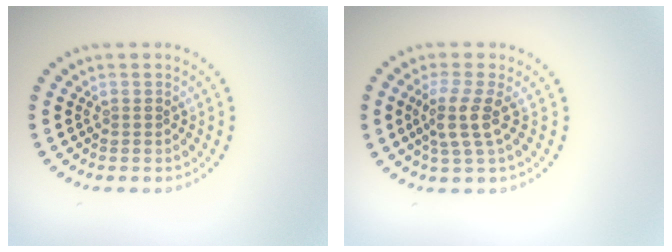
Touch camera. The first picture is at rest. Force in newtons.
{"total": 2.9, "press": 2.3, "slide": 1.8}